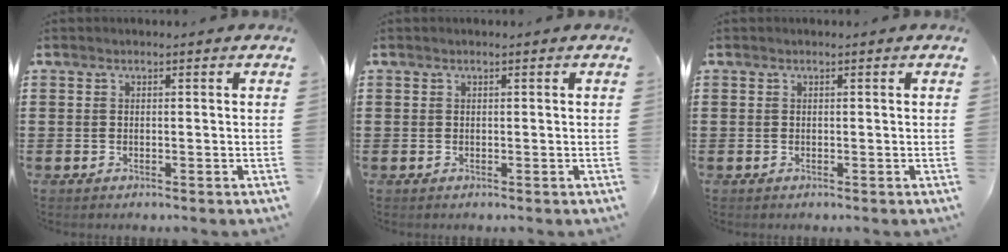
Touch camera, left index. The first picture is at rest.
{"total": 0.0}
{"total": 0.0}